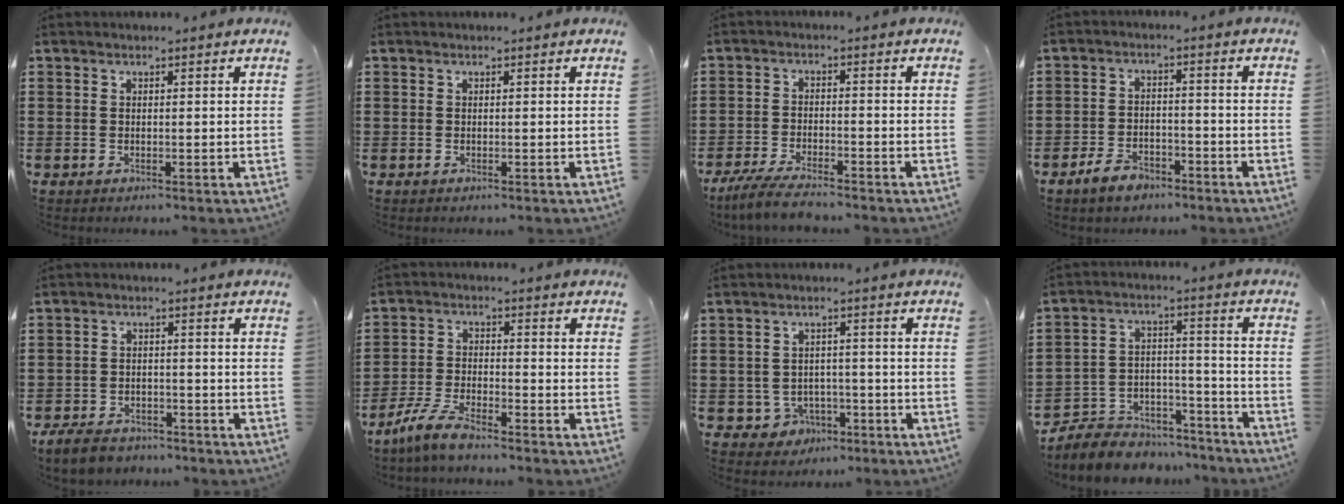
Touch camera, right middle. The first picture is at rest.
{"total": 0.0}
{"total": 4.9, "force": [-4.4, 0.4, 2.1], "torque": [-0.056, -0.012, -0.088]}
{"total": 4.5, "force": [-3.6, 1.9, 2.0], "torque": [-0.040, 0.009, -0.070]}
{"total": 4.2, "force": [-3.9, 1.2, 0.9], "torque": [-0.033, 0.001, -0.082]}
{"total": 5.9, "force": [-5.1, 0.7, 2.9], "torque": [-0.081, -0.011, -0.102]}
{"total": 3.2, "force": [-2.2, 2.2, 0.8], "torque": [-0.024, 0.002, -0.047]}
{"total": 7.0, "force": [-6.6, 2.2, 0.6], "torque": [-0.025, 0.012, -0.134]}